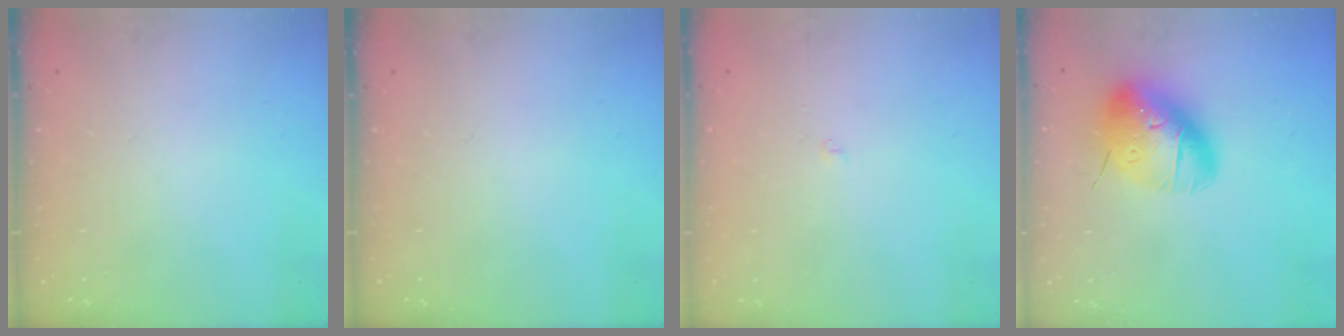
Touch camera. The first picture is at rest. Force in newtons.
{"total": 0.0}
{"total": 1.7, "press": 1.7, "slide": 0.3}
{"total": 18.5, "press": 18.3, "slide": 2.9}